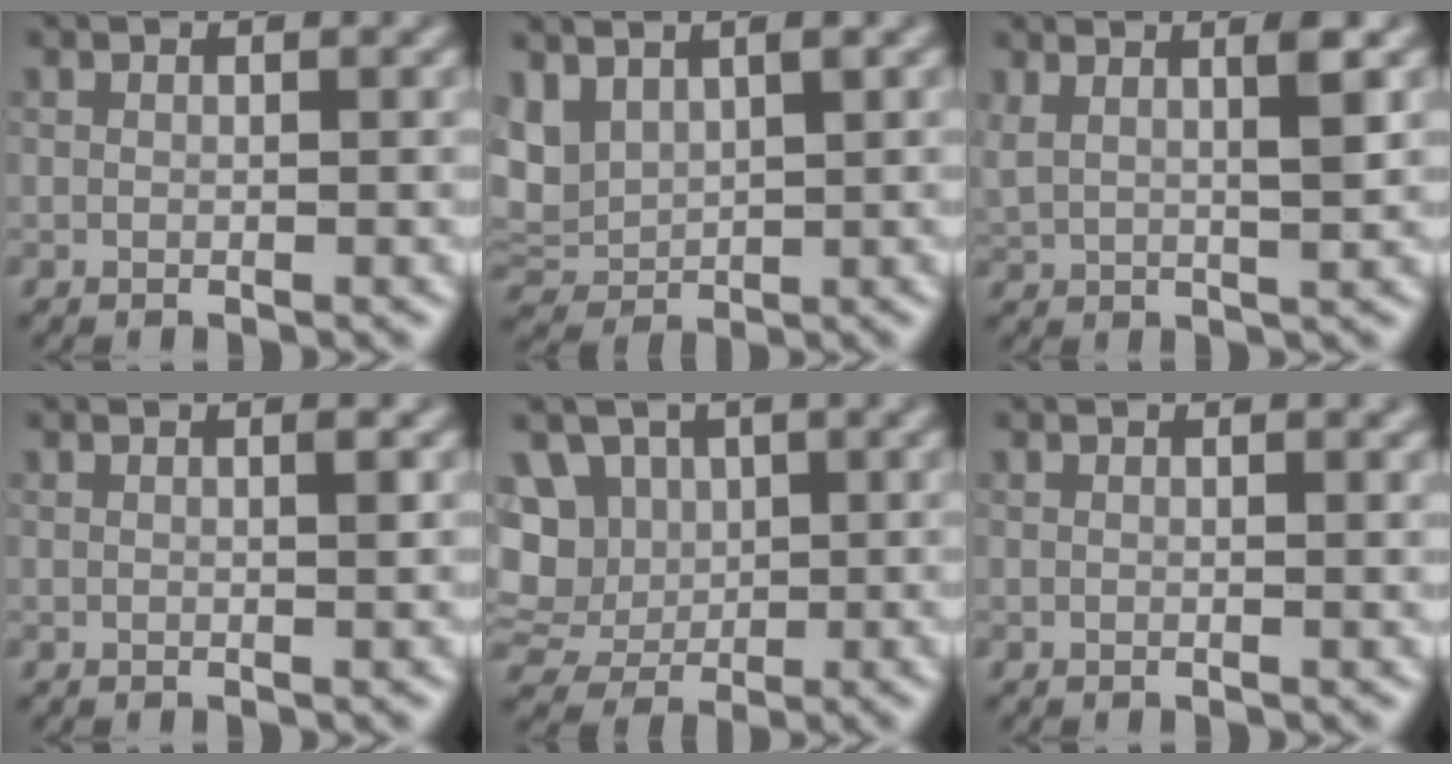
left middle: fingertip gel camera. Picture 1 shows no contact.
{"total": 3.4, "force": [1.2, 2.2, 2.4], "torque": [-0.061, 0.004, 0.034]}
{"total": 3.4, "force": [1.4, 0.9, 3.0], "torque": [-0.046, 0.009, 0.023]}
{"total": 0.7, "force": [-0.1, 0.1, 0.7], "torque": [-0.006, 0.002, -0.002]}
{"total": 8.4, "force": [1.4, 6.9, 4.5], "torque": [-0.086, 0.026, 0.005]}
{"total": 1.7, "force": [0.9, 0.8, 1.2], "torque": [-0.003, 0.008, 0.001]}